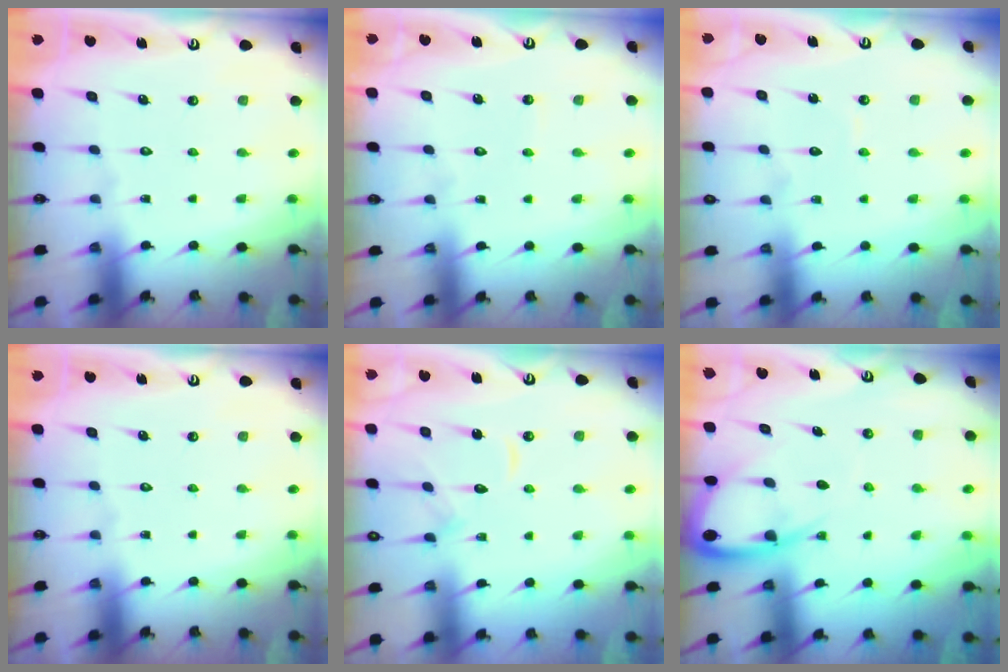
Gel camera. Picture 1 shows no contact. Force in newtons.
{"total": 2.9, "press": 2.9, "slide": 0.3}
{"total": 3.3, "press": 3.2, "slide": 0.3}
{"total": 0.0}
{"total": 9.4, "press": 9.4, "slide": 0.3}
{"total": 7.7, "press": 7.7, "slide": 0.9}